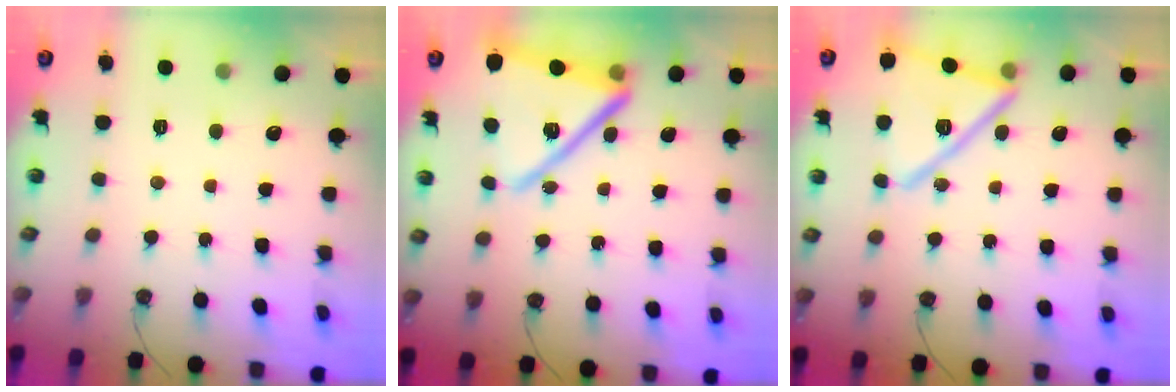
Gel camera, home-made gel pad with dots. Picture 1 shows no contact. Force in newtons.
{"total": 19.7, "press": 19.5, "slide": 3.0}
{"total": 18.9, "press": 18.9, "slide": 1.0}